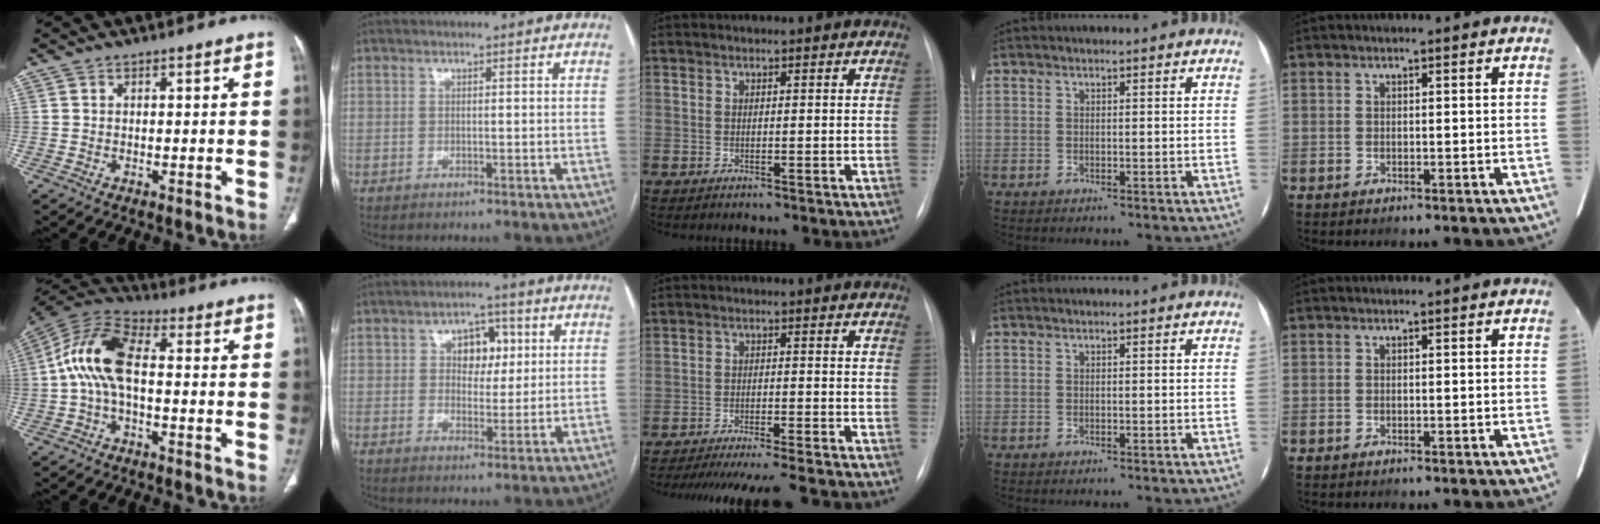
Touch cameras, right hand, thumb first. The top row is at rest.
{"thumb": {"total": 11.6, "force": [-0.3, 5.9, 10.0], "torque": [-0.203, 0.036, -0.018]}, "index": {"total": 6.0, "force": [1.7, 3.9, 4.2], "torque": [-0.055, 0.017, 0.029]}, "middle": {"total": 17.1, "force": [-15.6, 0.3, 7.0], "torque": [-0.106, -0.037, -0.214]}}